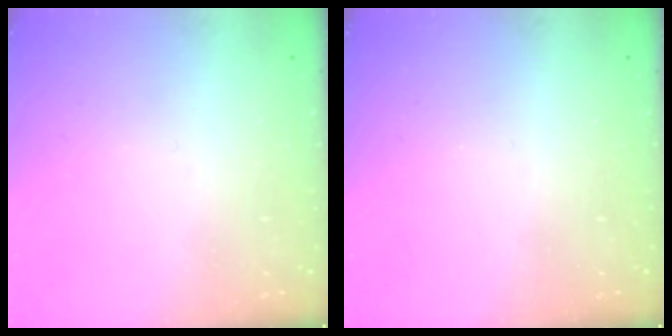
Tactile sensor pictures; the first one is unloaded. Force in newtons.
{"total": 1.6, "press": 1.6, "slide": 0.2}